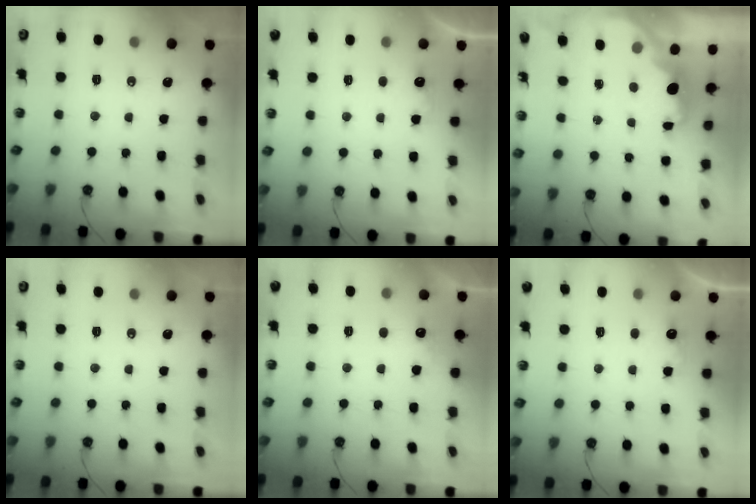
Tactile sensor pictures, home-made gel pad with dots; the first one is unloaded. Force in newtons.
{"total": 4.6, "press": 4.5, "slide": 0.9}
{"total": 2.1, "press": 2.0, "slide": 0.5}
{"total": 0.0}
{"total": 4.2, "press": 4.0, "slide": 1.1}
{"total": 4.6, "press": 4.5, "slide": 0.9}